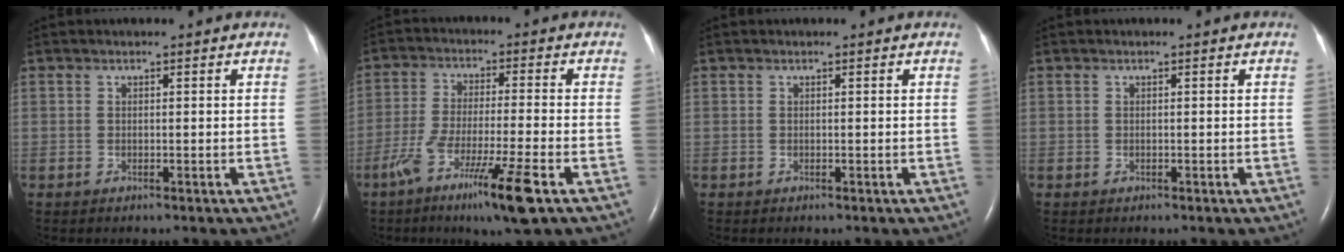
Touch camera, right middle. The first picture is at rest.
{"total": 11.5, "force": [-6.3, -0.2, 9.6], "torque": [-0.183, -0.030, -0.110]}
{"total": 0.0}
{"total": 0.0}